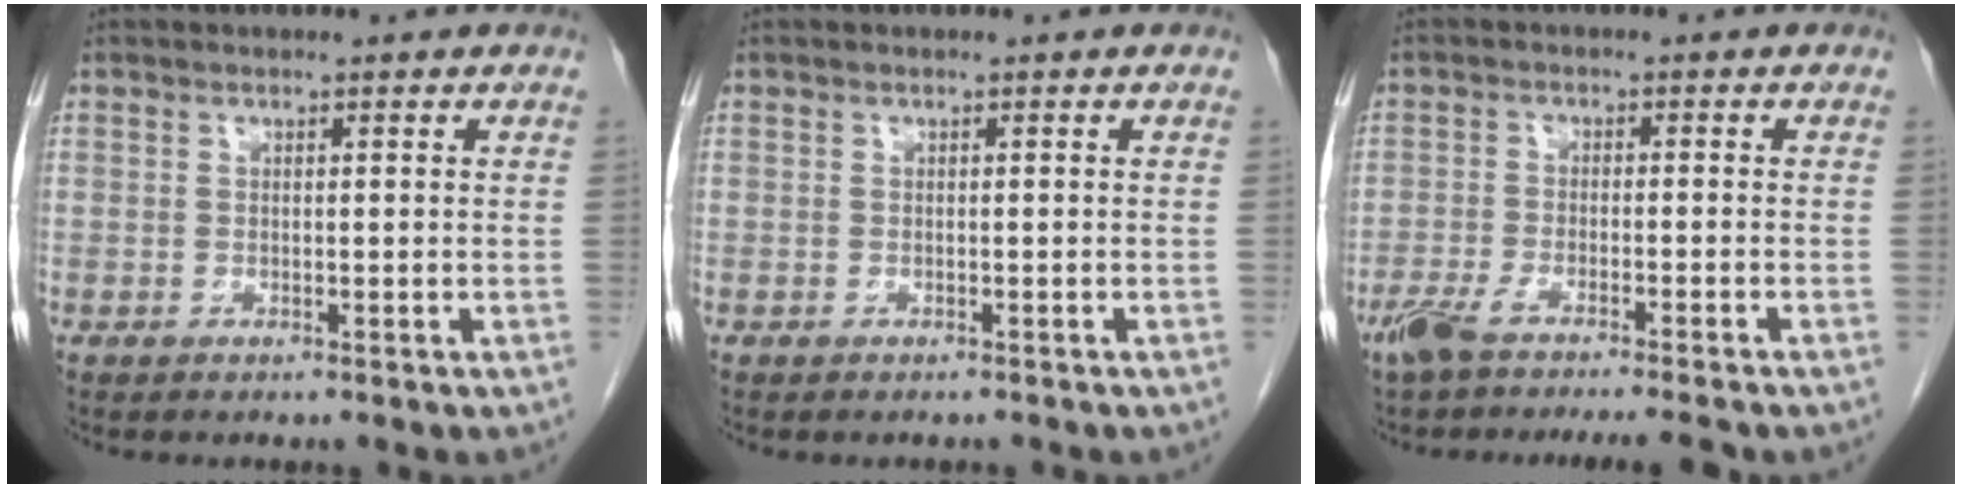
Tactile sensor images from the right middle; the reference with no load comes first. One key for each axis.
{"total": 1.1, "fx": -1.0, "fy": 0.4, "fz": 0.2, "tx": -0.010, "ty": -0.001, "tz": -0.014}
{"total": 9.7, "fx": -8.2, "fy": 0.5, "fz": 5.2, "tx": -0.079, "ty": -0.012, "tz": -0.130}